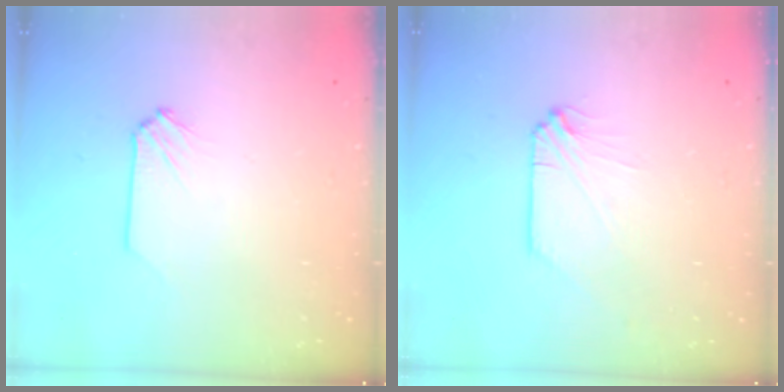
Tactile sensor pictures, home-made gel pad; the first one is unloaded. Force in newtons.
{"total": 0.0}